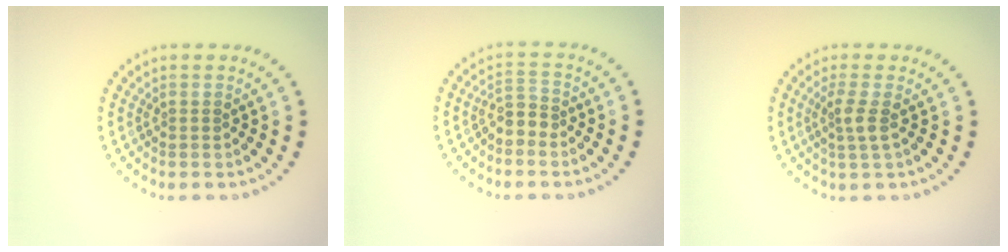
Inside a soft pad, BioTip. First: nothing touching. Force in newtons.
{"total": 1.8, "press": 1.4, "slide": 1.0}
{"total": 1.8, "press": 1.3, "slide": 1.2}